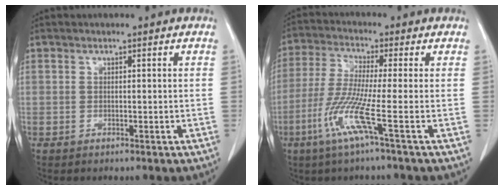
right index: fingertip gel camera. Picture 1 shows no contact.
{"total": 8.4, "force": [-3.5, -1.2, 7.5], "torque": [-0.158, -0.021, -0.081]}